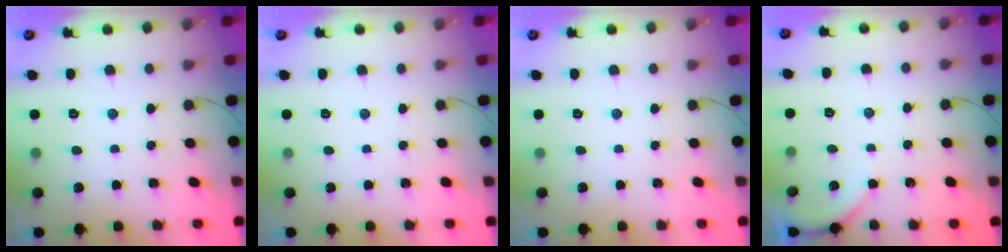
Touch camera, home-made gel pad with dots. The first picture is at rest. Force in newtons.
{"total": 0.0}
{"total": 0.0}
{"total": 3.6, "press": 3.5, "slide": 0.6}